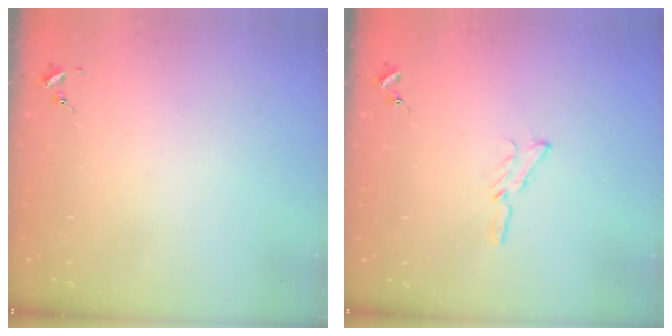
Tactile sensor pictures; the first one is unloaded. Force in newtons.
{"total": 4.8, "press": 4.8, "slide": 0.4}